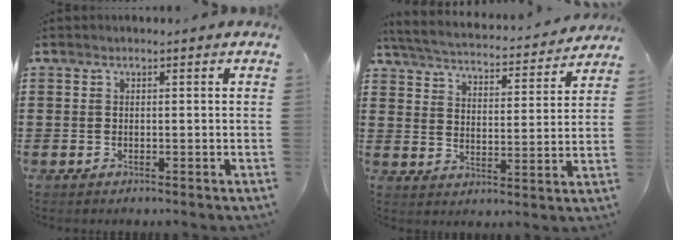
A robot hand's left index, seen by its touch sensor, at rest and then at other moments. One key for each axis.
{"total": 3.6, "fx": 3.6, "fy": -0.1, "fz": 0.4, "tx": -0.032, "ty": -0.032, "tz": 0.053}